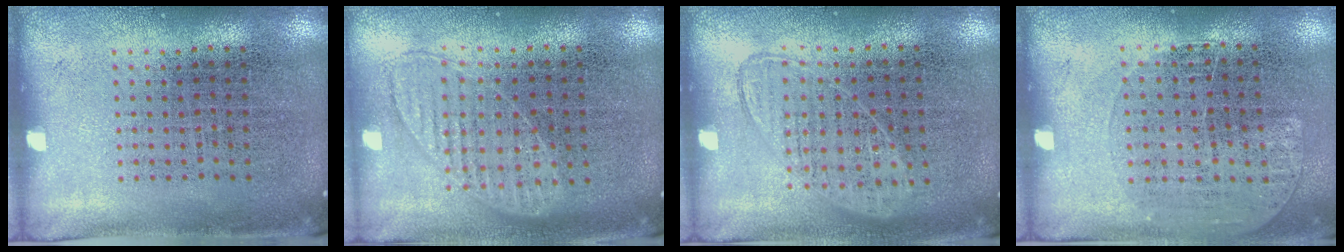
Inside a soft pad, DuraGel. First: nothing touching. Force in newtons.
{"total": 0.9, "press": 0.9, "slide": 0.2}
{"total": 0.9, "press": 0.8, "slide": 0.4}
{"total": 1.2, "press": 1.0, "slide": 0.7}